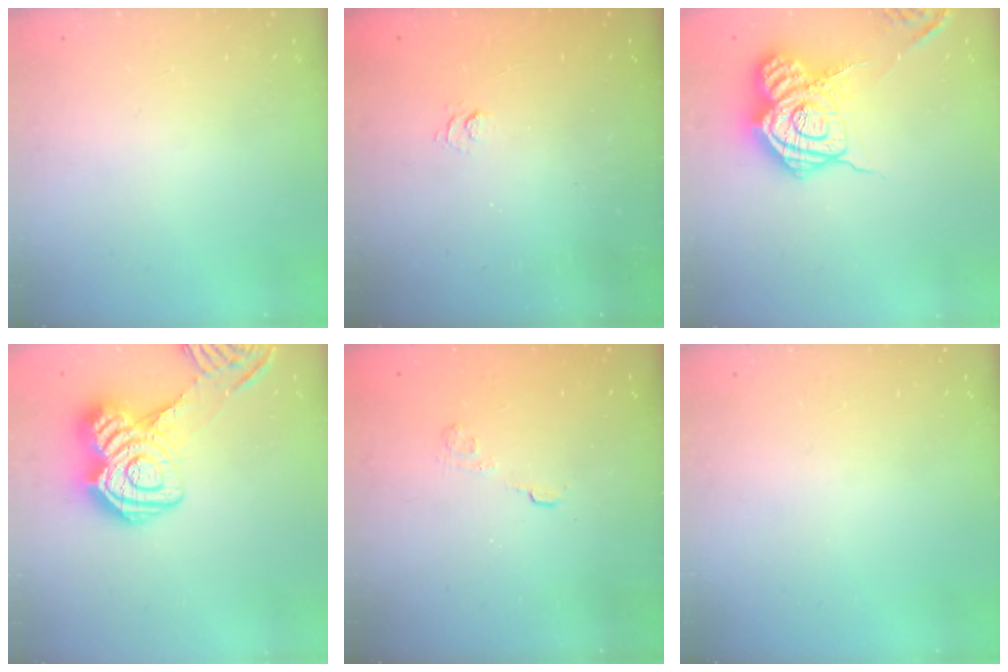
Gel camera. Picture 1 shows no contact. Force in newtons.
{"total": 1.9, "press": 1.5, "slide": 1.3}
{"total": 18.9, "press": 18.9, "slide": 1.5}
{"total": 16.9, "press": 16.8, "slide": 1.2}
{"total": 2.7, "press": 2.3, "slide": 1.4}
{"total": 0.0}